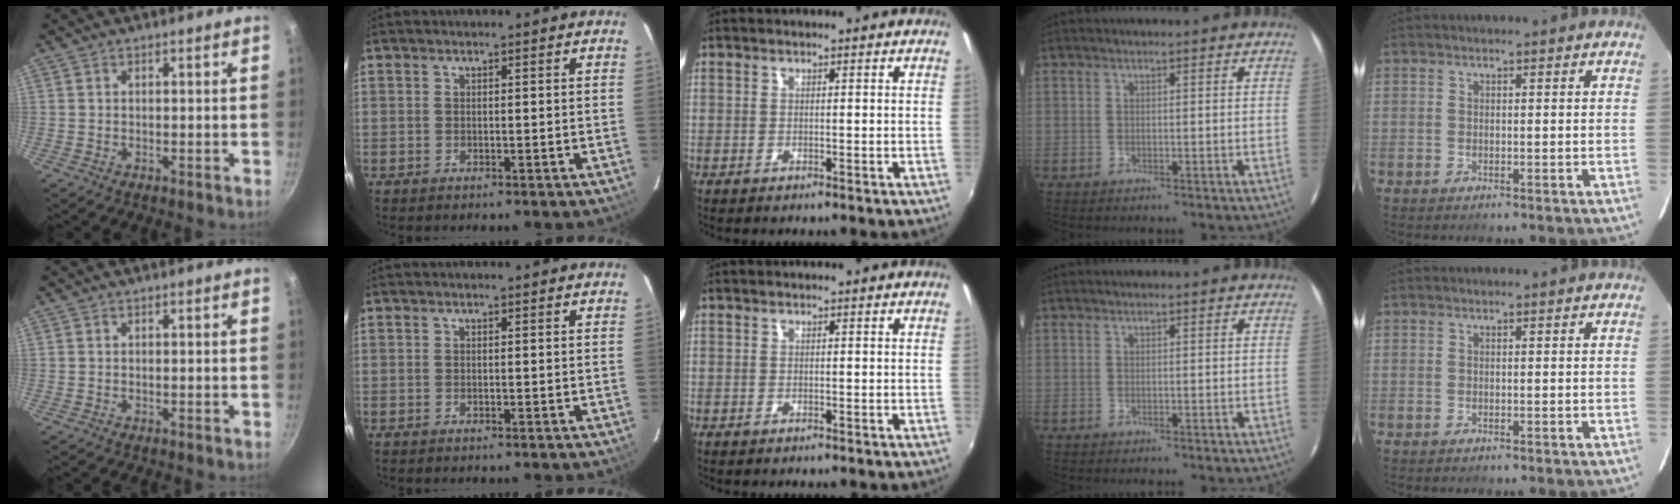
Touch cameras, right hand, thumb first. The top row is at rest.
{}